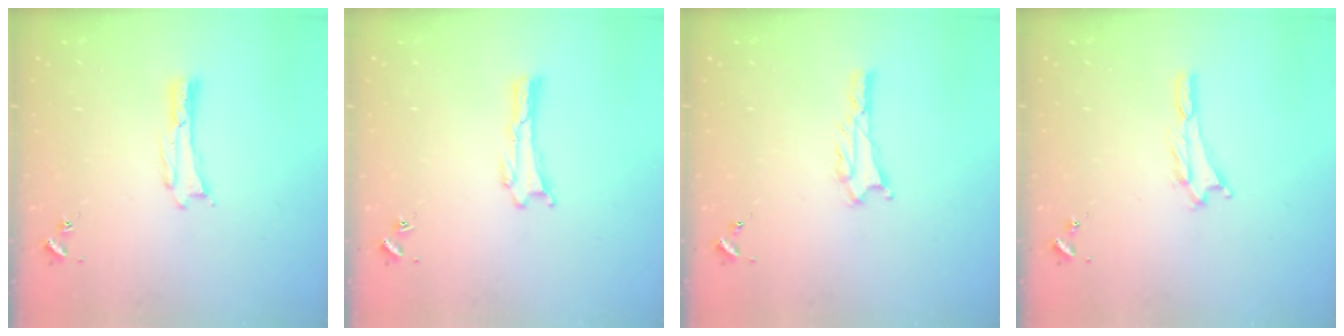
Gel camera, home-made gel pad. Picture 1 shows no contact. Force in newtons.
{"total": 0.0}
{"total": 0.7, "press": 0.7, "slide": 0.1}
{"total": 0.7, "press": 0.7, "slide": 0.2}